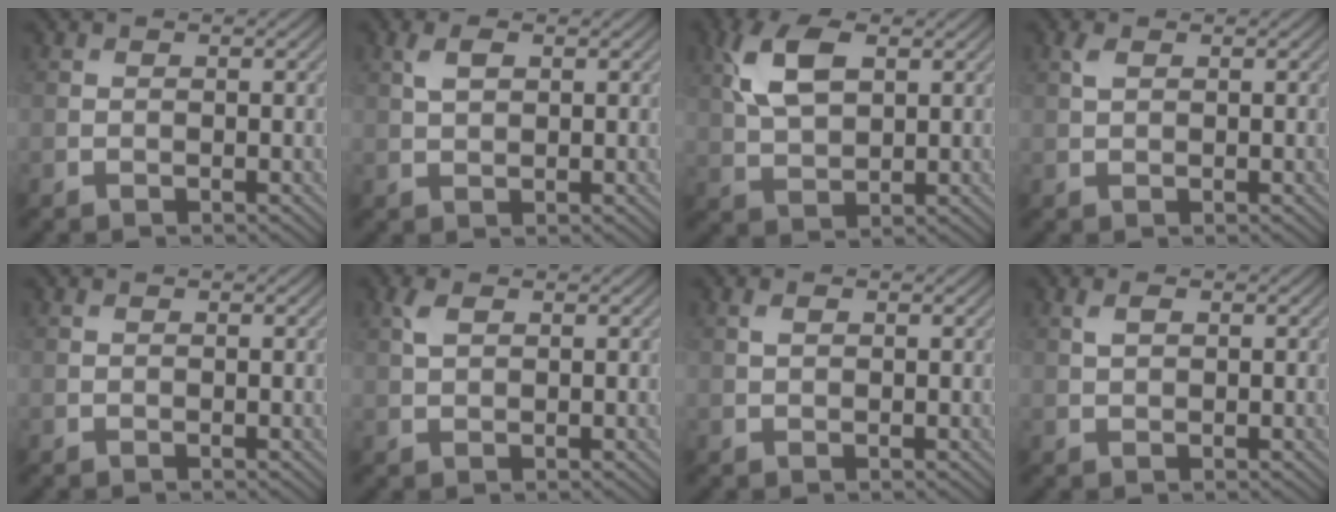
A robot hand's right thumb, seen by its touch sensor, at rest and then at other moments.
{"total": 2.5, "force": [1.0, 1.3, 1.9], "torque": [-0.045, 0.003, 0.020]}
{"total": 7.7, "force": [2.8, 4.1, 5.9], "torque": [-0.139, 0.010, 0.052]}
{"total": 1.4, "force": [0.7, 0.7, 1.0], "torque": [-0.028, 0.004, 0.014]}
{"total": 0.0}
{"total": 2.2, "force": [1.0, 1.1, 1.6], "torque": [-0.042, 0.005, 0.021]}
{"total": 1.0, "force": [0.4, 0.5, 0.8], "torque": [-0.020, 0.001, 0.009]}
{"total": 1.5, "force": [0.6, 0.7, 1.2], "torque": [-0.029, 0.002, 0.013]}